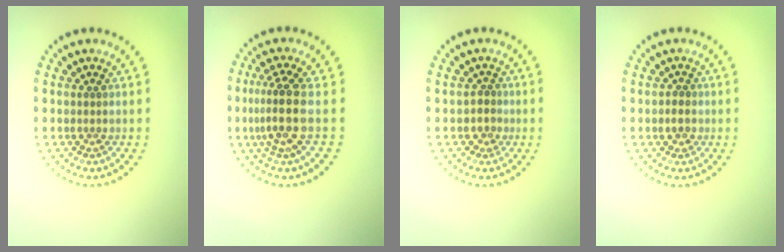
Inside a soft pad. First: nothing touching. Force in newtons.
{"total": 3.5, "press": 2.7, "slide": 2.3}
{"total": 1.5, "press": 1.2, "slide": 1.0}
{"total": 1.0, "press": 0.9, "slide": 0.4}